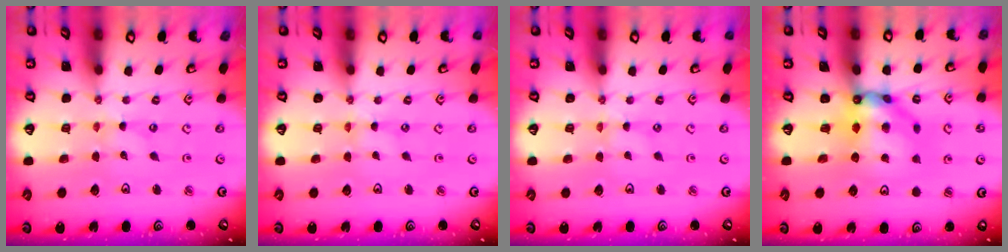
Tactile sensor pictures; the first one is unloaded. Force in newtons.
{"total": 0.0}
{"total": 0.0}
{"total": 10.3, "press": 10.2, "slide": 0.7}